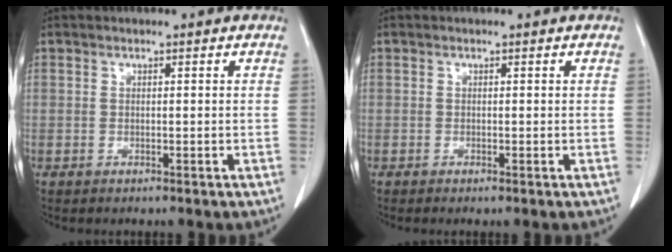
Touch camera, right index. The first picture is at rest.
{"total": 0.0}